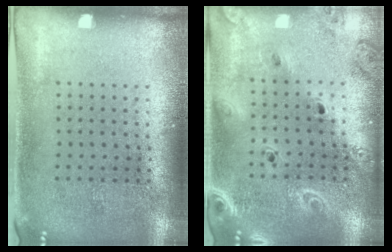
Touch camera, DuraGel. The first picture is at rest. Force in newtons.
{"total": 2.1, "press": 1.9, "slide": 0.9}